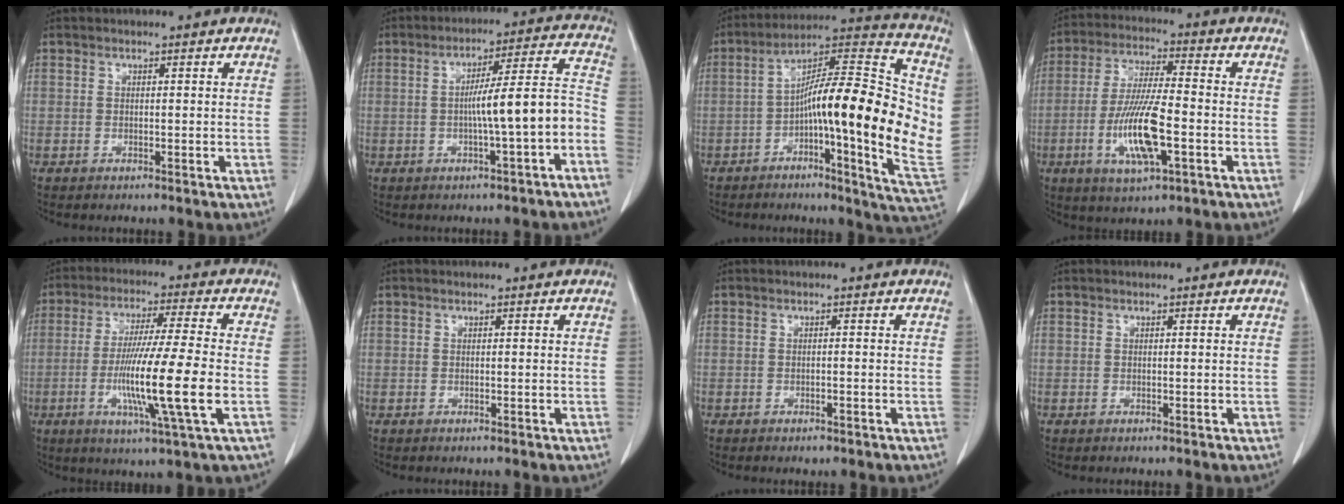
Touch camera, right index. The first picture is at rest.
{"total": 9.9, "force": [-2.9, 0.3, 9.5], "torque": [-0.136, 0.032, -0.041]}
{"total": 22.7, "force": [-0.2, 3.1, 22.4], "torque": [-0.307, 0.028, -0.010]}
{"total": 11.8, "force": [-3.4, 2.1, 11.1], "torque": [-0.222, -0.010, -0.061]}
{"total": 13.9, "force": [-3.0, -0.9, 13.5], "torque": [-0.254, -0.020, -0.060]}
{"total": 0.0}
{"total": 1.0, "force": [-0.6, 0.4, 0.6], "torque": [-0.012, -0.001, -0.002]}
{"total": 0.0}